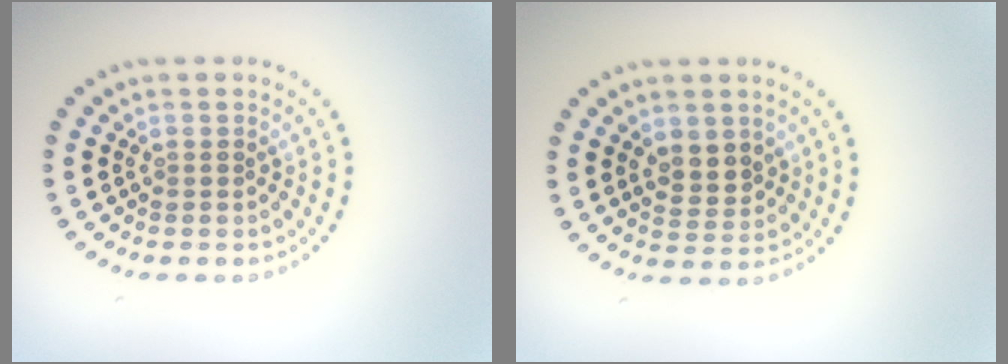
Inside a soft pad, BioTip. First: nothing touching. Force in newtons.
{"total": 2.4, "press": 2.3, "slide": 0.8}